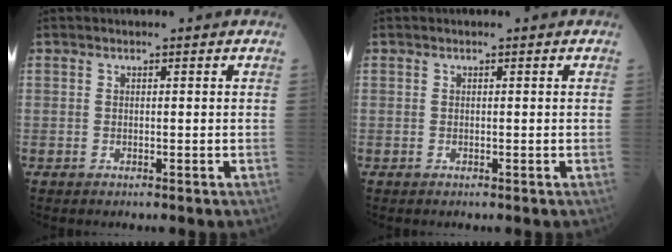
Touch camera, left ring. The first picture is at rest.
{"total": 0.0}